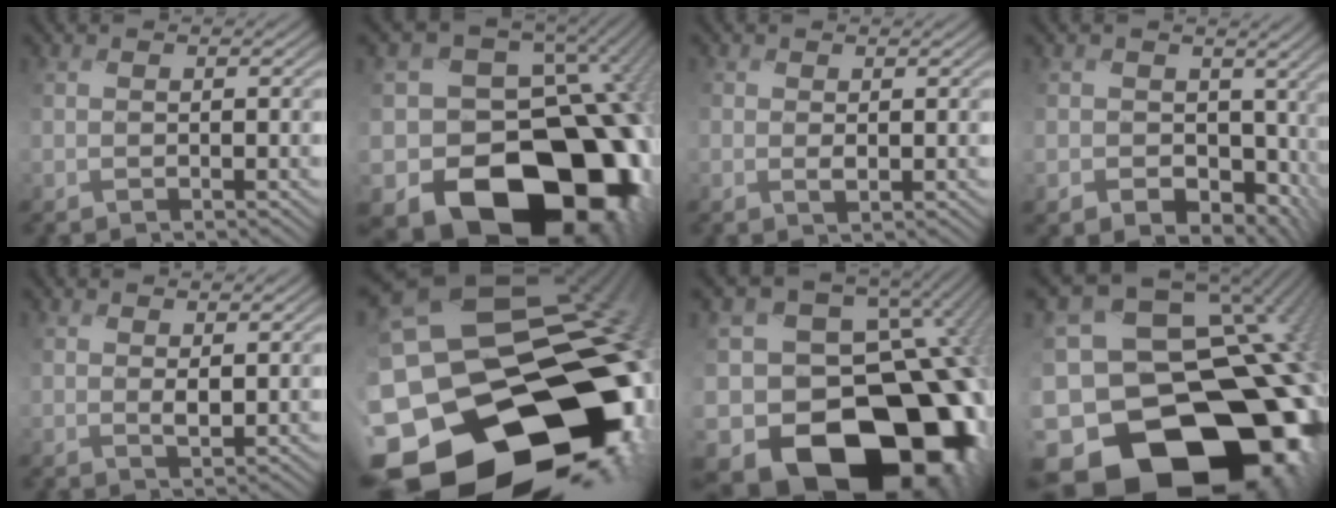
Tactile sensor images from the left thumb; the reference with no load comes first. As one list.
[{"total": 23.0, "force": [-10.2, 16.8, 12.1], "torque": [-0.173, -0.057, -0.157]}, {"total": 0.7, "force": [0.3, 0.4, 0.4], "torque": [-0.011, -0.003, 0.003]}, {"total": 10.3, "force": [-0.8, 8.3, 6.1], "torque": [-0.114, -0.055, 0.001]}, {"total": 1.8, "force": [1.1, 0.7, 1.3], "torque": [-0.034, -0.005, 0.021]}, {"total": 24.6, "force": [-10.2, 19.0, 11.8], "torque": [-0.184, -0.085, -0.181]}, {"total": 24.1, "force": [-12.7, 15.7, 13.1], "torque": [-0.199, -0.052, -0.191]}, {"total": 26.2, "force": [-13.1, 19.4, 11.7], "torque": [-0.142, -0.069, -0.248]}]